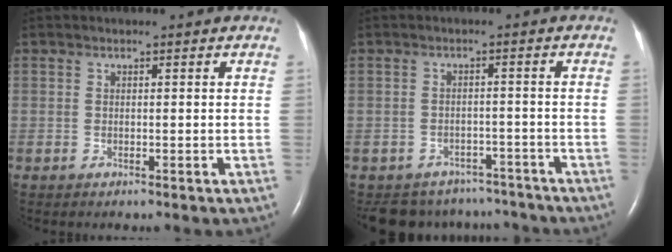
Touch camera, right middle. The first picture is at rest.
{"total": 10.4, "force": [-9.5, 4.2, 0.5], "torque": [-0.012, 0.017, -0.116]}